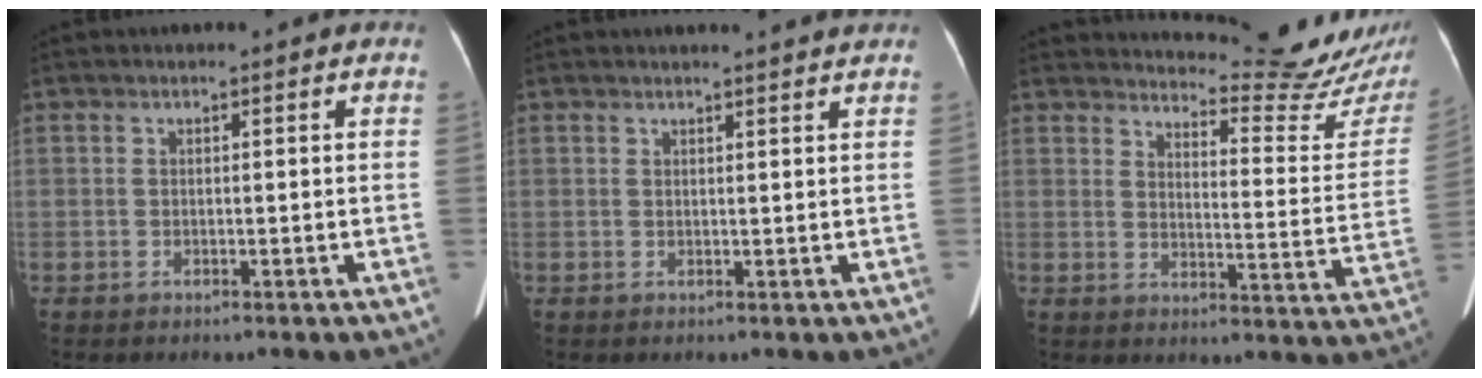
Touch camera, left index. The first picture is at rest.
{"total": 4.3, "force": [4.1, -0.4, 1.1], "torque": [-0.013, 0.006, 0.042]}
{"total": 16.7, "force": [16.4, 0.5, 3.4], "torque": [-0.037, -0.102, 0.185]}